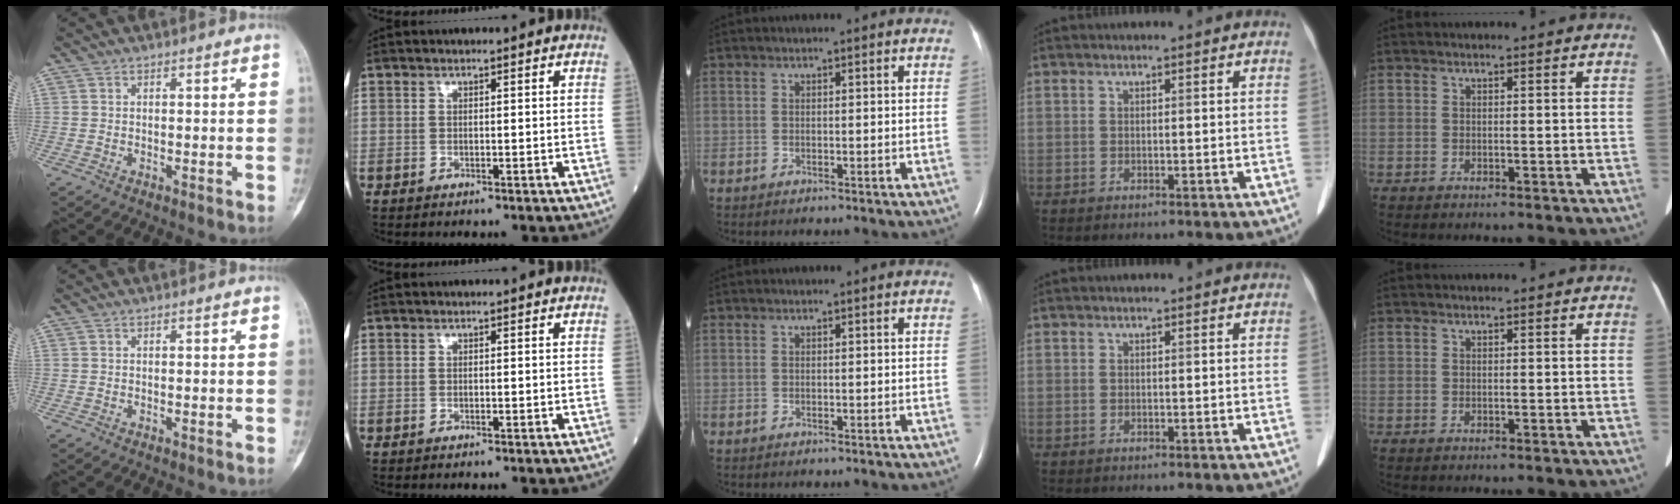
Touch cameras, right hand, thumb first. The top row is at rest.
{}